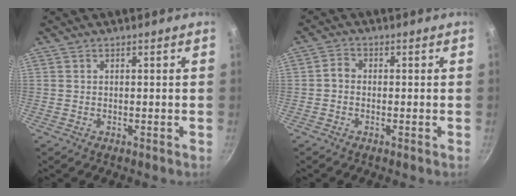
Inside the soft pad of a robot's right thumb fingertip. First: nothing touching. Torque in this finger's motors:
{"motor_torque": [-0.16, 0.10, 0.58, -0.48, -0.01]}